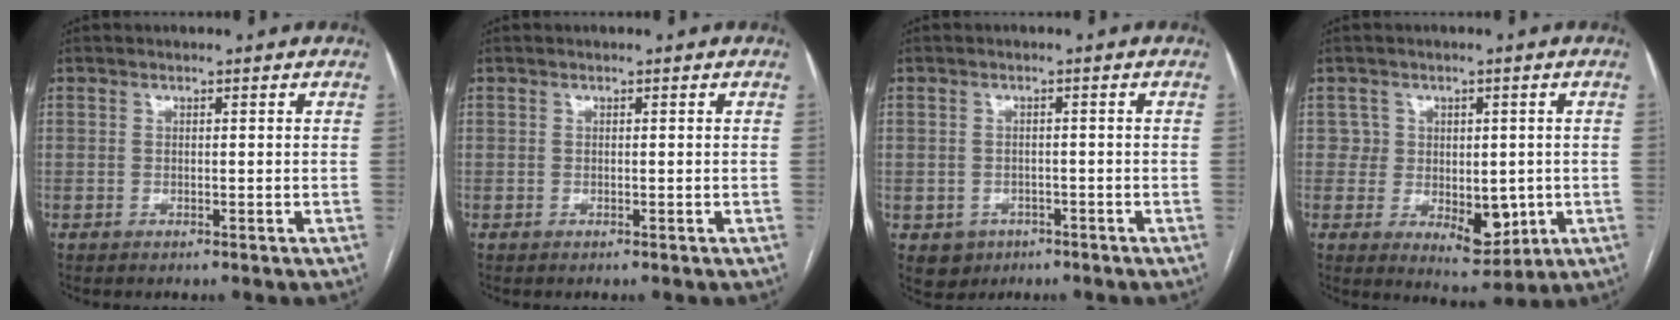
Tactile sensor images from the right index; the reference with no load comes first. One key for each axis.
{"total": 0.0}
{"total": 3.6, "fx": -1.7, "fy": 3.2, "fz": 0.6, "tx": -0.004, "ty": 0.008, "tz": -0.018}
{"total": 6.7, "fx": -0.6, "fy": 5.1, "fz": 4.2, "tx": -0.037, "ty": 0.000, "tz": 0.006}